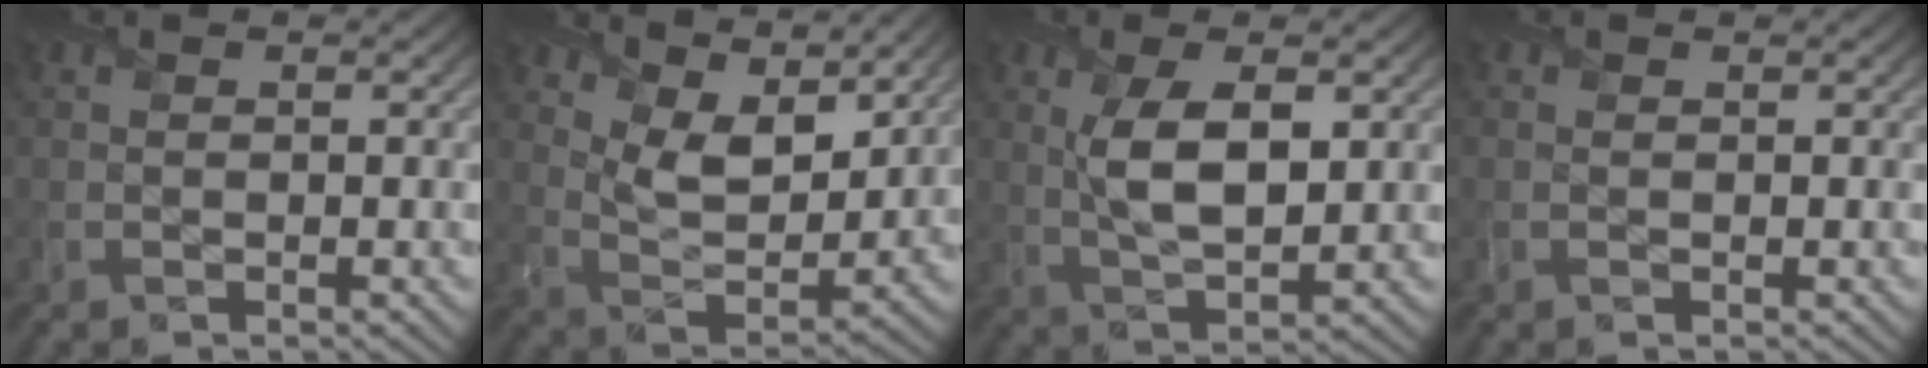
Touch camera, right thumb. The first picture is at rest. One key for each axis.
{"total": 9.1, "fx": 6.0, "fy": 3.9, "fz": 5.6, "tx": -0.129, "ty": -0.001, "tz": 0.105}
{"total": 7.2, "fx": 1.4, "fy": 3.0, "fz": 6.3, "tx": -0.135, "ty": -0.001, "tz": 0.029}
{"total": 0.0}